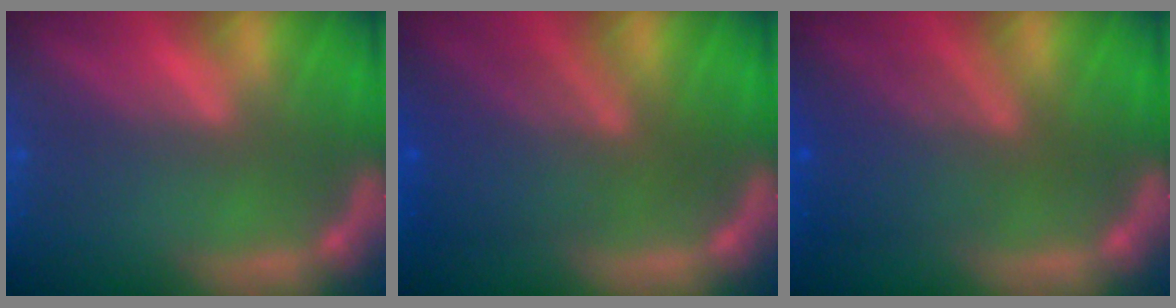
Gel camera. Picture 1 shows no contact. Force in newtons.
{"total": 7.1}
{"total": 6.1}